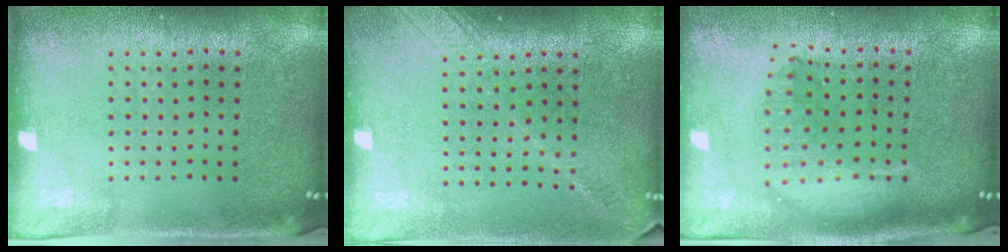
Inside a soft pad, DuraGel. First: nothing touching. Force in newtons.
{"total": 1.7, "press": 1.3, "slide": 1.1}
{"total": 1.9, "press": 1.6, "slide": 1.1}